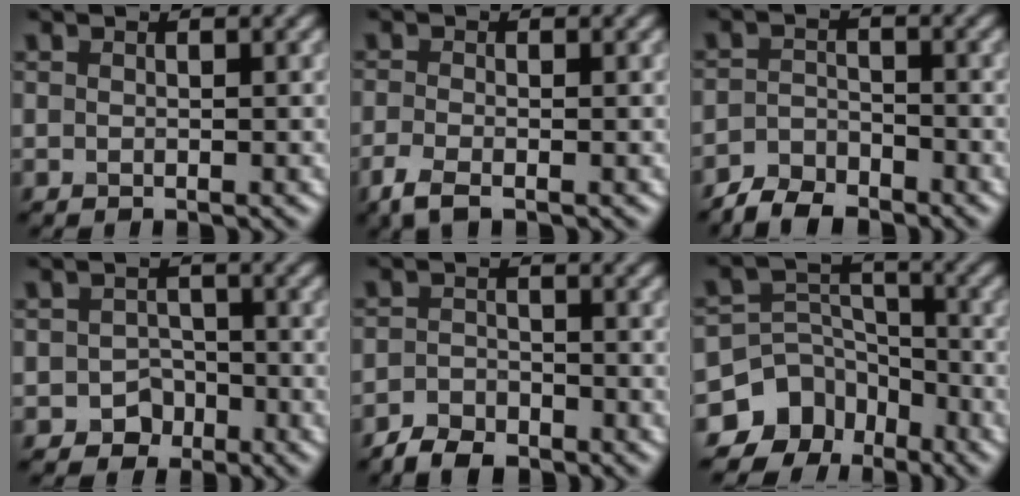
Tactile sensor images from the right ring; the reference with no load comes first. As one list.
[{"total": 2.3, "force": [-1.5, 0.6, 1.6], "torque": [-0.040, -0.010, -0.040]}, {"total": 3.6, "force": [-3.2, 1.3, 1.0], "torque": [-0.017, 0.000, -0.068]}, {"total": 2.4, "force": [-1.3, 1.9, 0.6], "torque": [0.002, 0.002, -0.021]}, {"total": 3.2, "force": [-2.7, 1.4, 1.1], "torque": [-0.019, -0.001, -0.057]}, {"total": 9.2, "force": [-6.4, 6.4, 1.7], "torque": [-0.027, 0.010, -0.115]}]